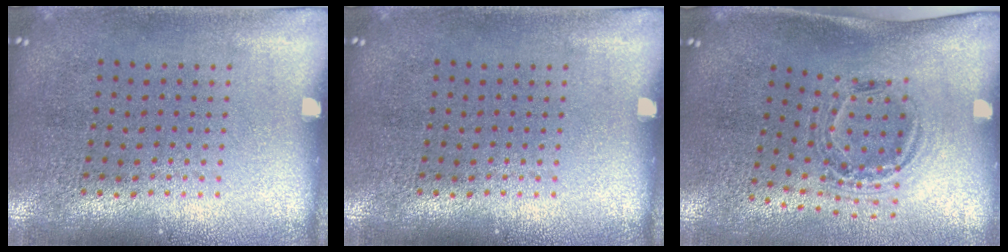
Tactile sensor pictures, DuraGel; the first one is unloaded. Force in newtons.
{"total": 0.0}
{"total": 1.2, "press": 1.0, "slide": 0.5}